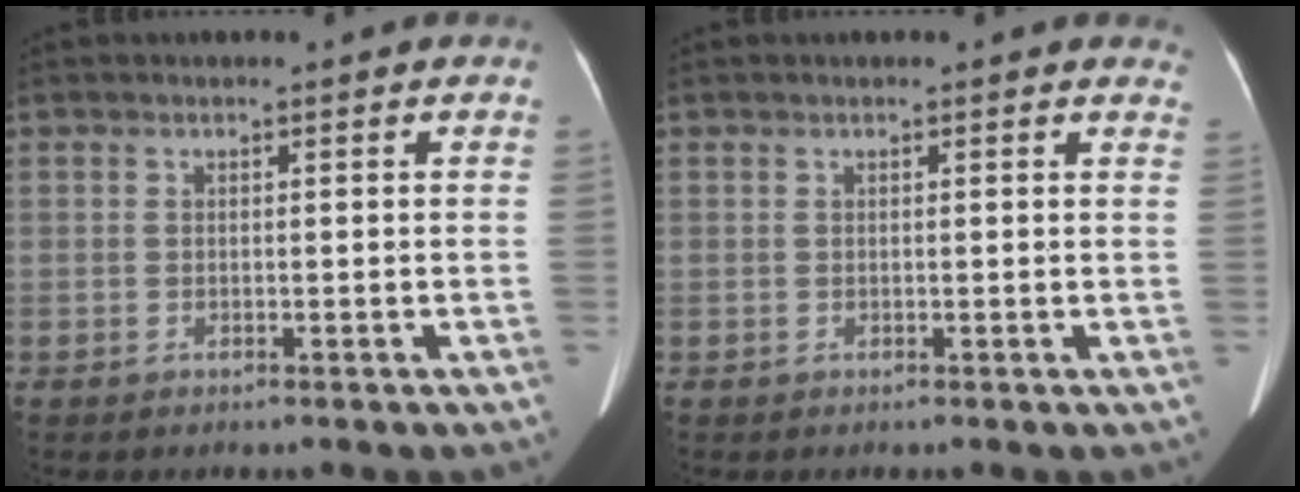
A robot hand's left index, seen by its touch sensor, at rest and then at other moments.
{"total": 5.2, "force": [4.8, 1.1, 1.8], "torque": [-0.008, 0.010, 0.036]}